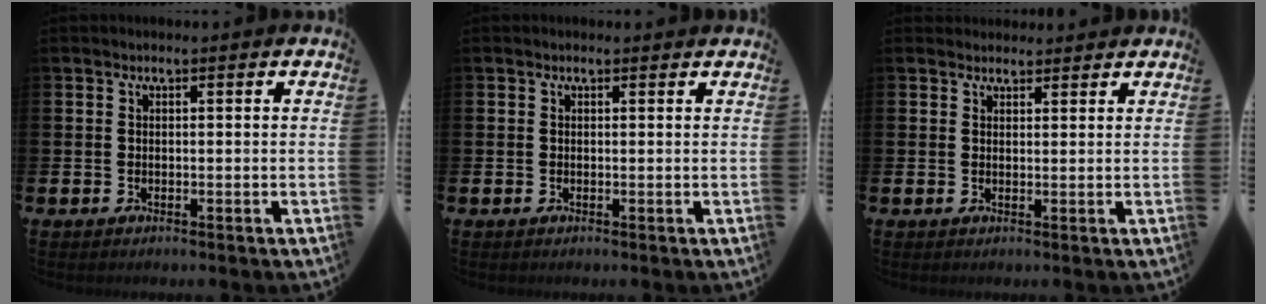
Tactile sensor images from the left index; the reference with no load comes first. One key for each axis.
{"total": 0.0}
{"total": 2.1, "fx": 1.9, "fy": 0.7, "fz": -0.1, "tx": 0.014, "ty": -0.008, "tz": 0.034}